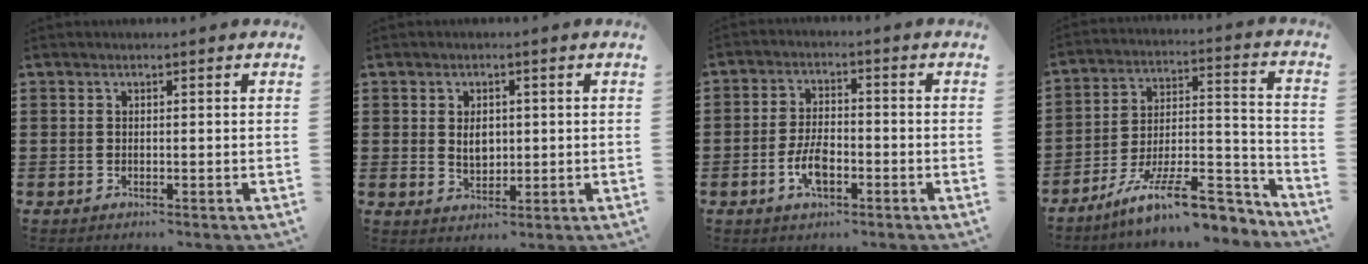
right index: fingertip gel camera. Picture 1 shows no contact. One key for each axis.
{"total": 3.2, "fx": 0.2, "fy": 2.0, "fz": 2.5, "tx": -0.045, "ty": 0.004, "tz": 0.002}
{"total": 5.3, "fx": -2.0, "fy": 2.4, "fz": 4.3, "tx": -0.101, "ty": -0.003, "tz": -0.042}
{"total": 14.6, "fx": -10.6, "fy": 3.6, "fz": 9.4, "tx": -0.147, "ty": 0.035, "tz": -0.183}